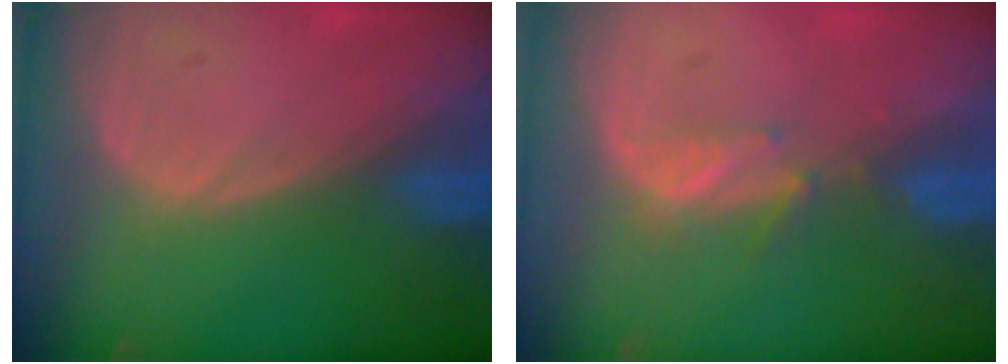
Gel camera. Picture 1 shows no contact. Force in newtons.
{"total": 2.7, "press": 2.6, "slide": 0.8}